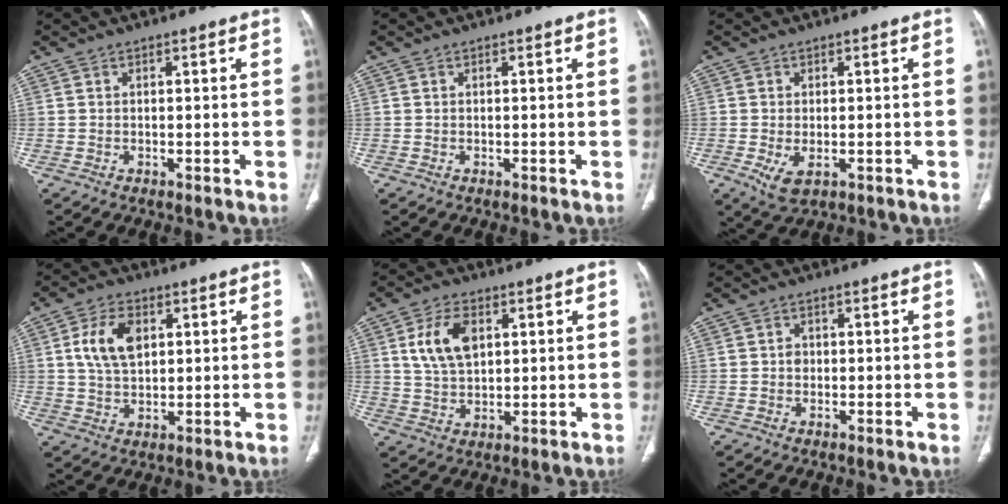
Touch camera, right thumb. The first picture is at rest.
{"total": 0.0}
{"total": 4.1, "force": [-1.3, 2.2, 3.3], "torque": [-0.065, -0.011, -0.012]}
{"total": 8.5, "force": [2.4, 5.2, 6.3], "torque": [-0.113, -0.003, 0.047]}
{"total": 8.8, "force": [2.8, 5.2, 6.5], "torque": [-0.118, -0.007, 0.059]}
{"total": 1.3, "force": [0.0, 1.1, 0.6], "torque": [-0.007, 0.004, -0.001]}